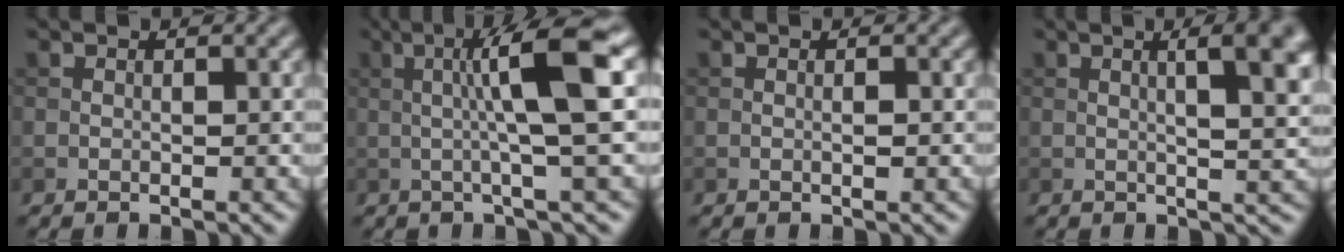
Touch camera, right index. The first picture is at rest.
{"total": 7.7, "force": [0.9, 0.7, 7.6], "torque": [-0.120, 0.014, 0.014]}
{"total": 0.7, "force": [0.0, 0.1, 0.7], "torque": [-0.012, -0.001, 0.000]}
{"total": 7.9, "force": [1.7, 2.8, 7.2], "torque": [-0.049, 0.025, 0.012]}